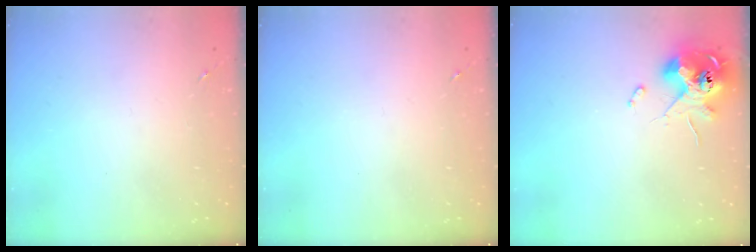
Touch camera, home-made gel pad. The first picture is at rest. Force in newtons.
{"total": 0.0}
{"total": 11.4, "press": 11.2, "slide": 1.6}